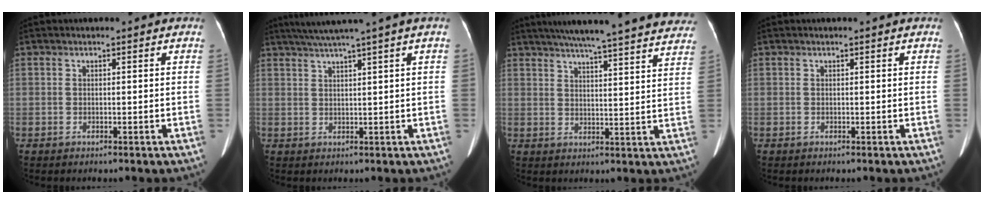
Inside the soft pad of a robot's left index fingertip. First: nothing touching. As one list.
[{"total": 6.3, "force": [4.5, -1.7, 4.1], "torque": [-0.064, 0.020, 0.076]}, {"total": 27.3, "force": [24.2, 2.4, 12.3], "torque": [-0.190, -0.016, 0.297]}, {"total": 0.0}]